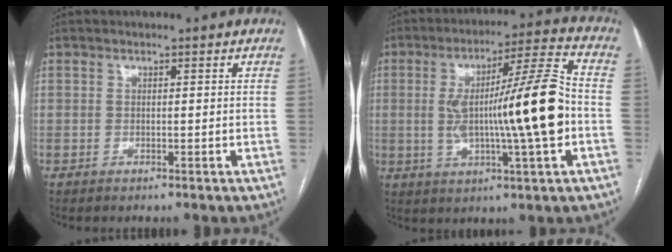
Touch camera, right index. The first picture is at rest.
{"total": 16.4, "force": [-1.2, 0.3, 16.3], "torque": [-0.271, 0.014, -0.022]}